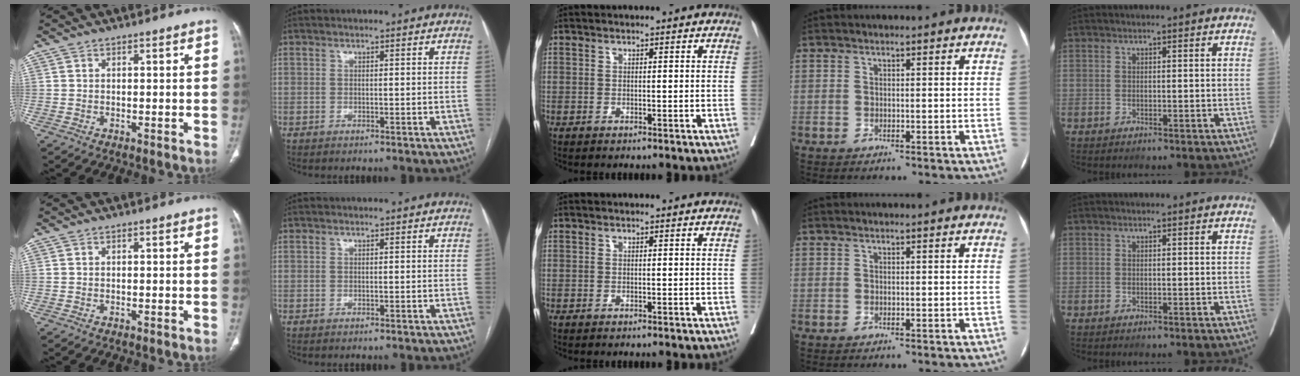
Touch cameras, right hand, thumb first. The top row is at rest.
{}